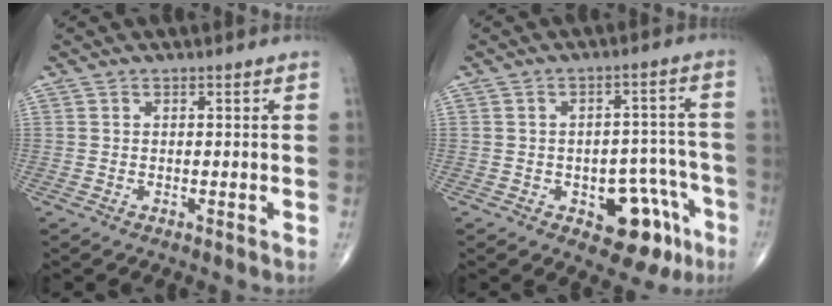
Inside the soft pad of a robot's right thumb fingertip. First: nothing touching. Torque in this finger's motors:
{"motor_torque": [2.61, 2.39, 0.90, -0.71, 0.03]}